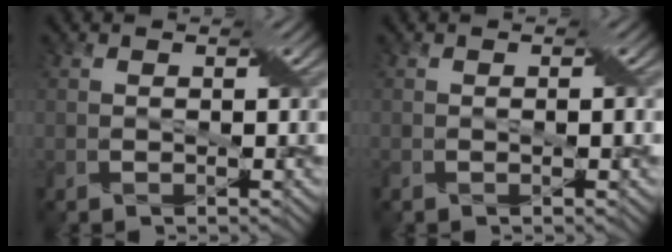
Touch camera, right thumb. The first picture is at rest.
{"total": 0.8, "force": [-0.2, 0.1, 0.7], "torque": [-0.013, 0.002, -0.002]}